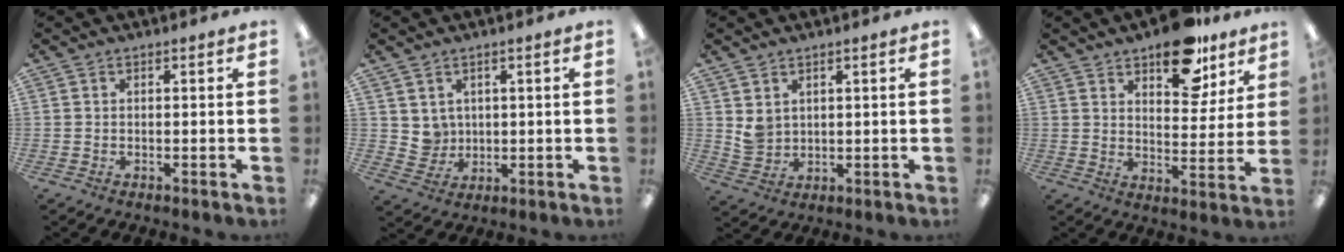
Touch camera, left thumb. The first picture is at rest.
{"total": 4.5, "force": [2.7, 3.6, -0.1], "torque": [-0.007, -0.012, 0.052]}
{"total": 4.0, "force": [2.4, 3.0, 0.9], "torque": [-0.019, -0.007, 0.046]}
{"total": 14.5, "force": [10.3, 7.1, 7.3], "torque": [-0.087, -0.060, 0.180]}